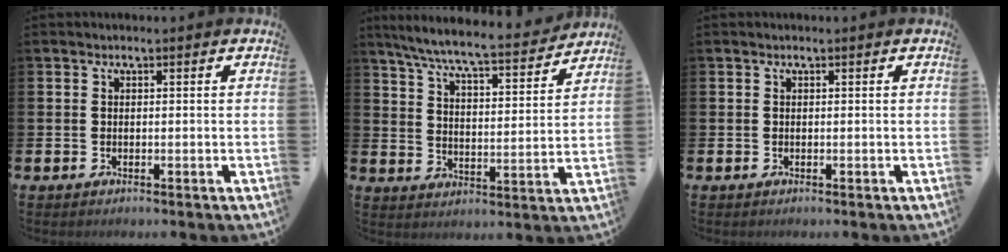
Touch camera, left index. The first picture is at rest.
{"total": 7.4, "force": [6.9, 0.4, 2.7], "torque": [-0.085, -0.050, 0.117]}
{"total": 0.0}